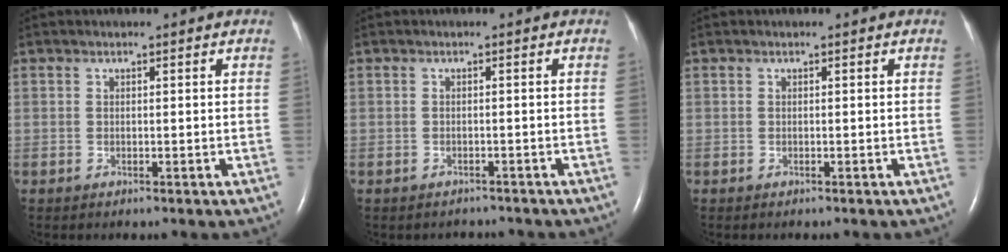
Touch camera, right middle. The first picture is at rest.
{"total": 2.0, "force": [-1.8, 0.8, -0.2], "torque": [-0.002, -0.001, -0.025]}
{"total": 0.0}